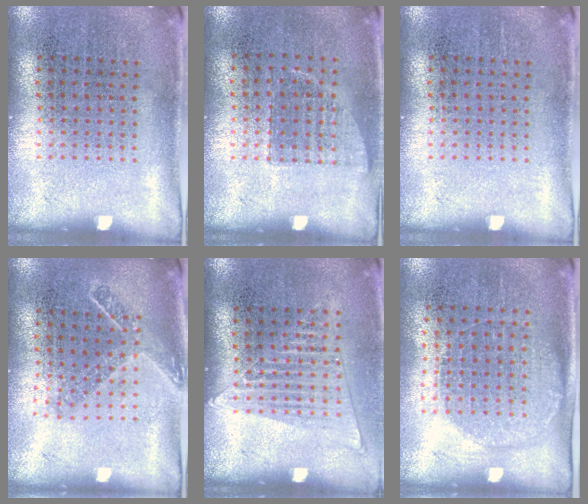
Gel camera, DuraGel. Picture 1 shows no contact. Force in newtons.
{"total": 0.7, "press": 0.7, "slide": 0.2}
{"total": 0.0}
{"total": 1.7, "press": 1.3, "slide": 1.1}
{"total": 1.3, "press": 1.2, "slide": 0.5}
{"total": 1.4, "press": 1.2, "slide": 0.6}